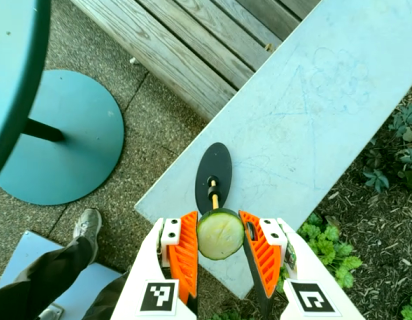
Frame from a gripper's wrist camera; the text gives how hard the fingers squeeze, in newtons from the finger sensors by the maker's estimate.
{"total": 10.5, "left": 10.6, "right": 10.3}